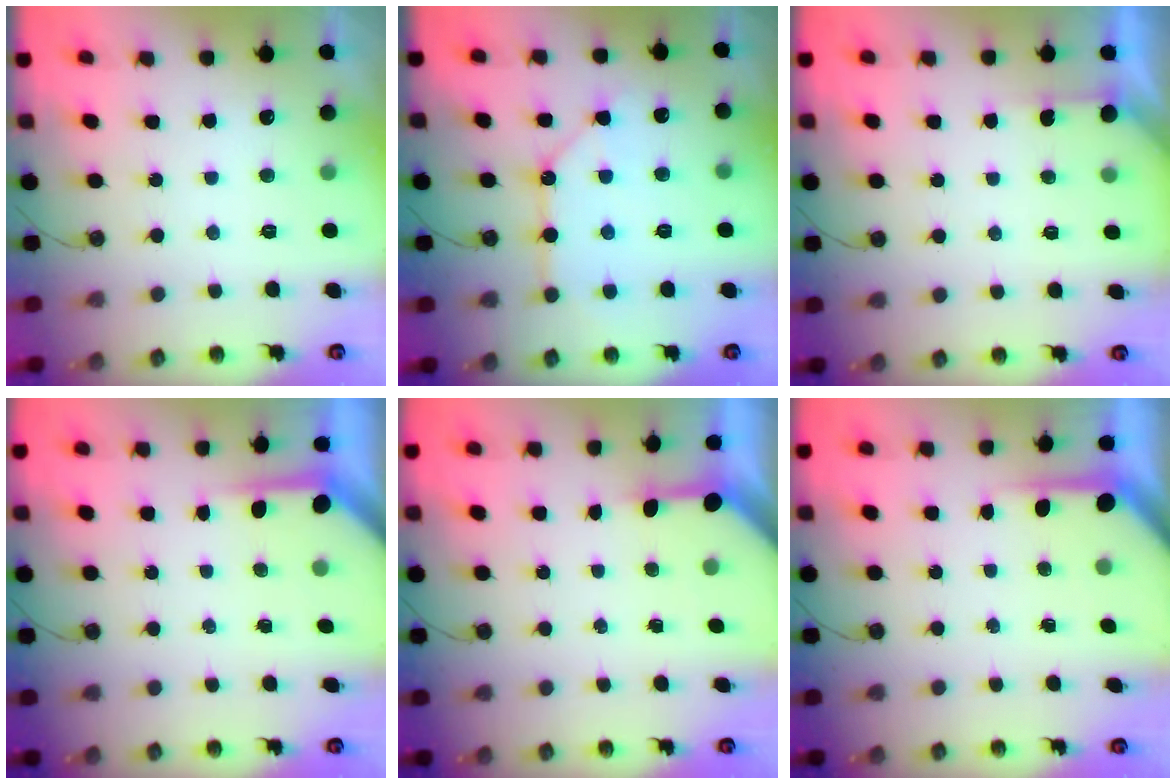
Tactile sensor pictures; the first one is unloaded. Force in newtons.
{"total": 11.4, "press": 11.3, "slide": 1.1}
{"total": 2.7, "press": 2.7, "slide": 0.3}
{"total": 4.0, "press": 4.0, "slide": 0.3}
{"total": 3.3, "press": 3.3, "slide": 0.4}
{"total": 4.0, "press": 4.0, "slide": 0.3}